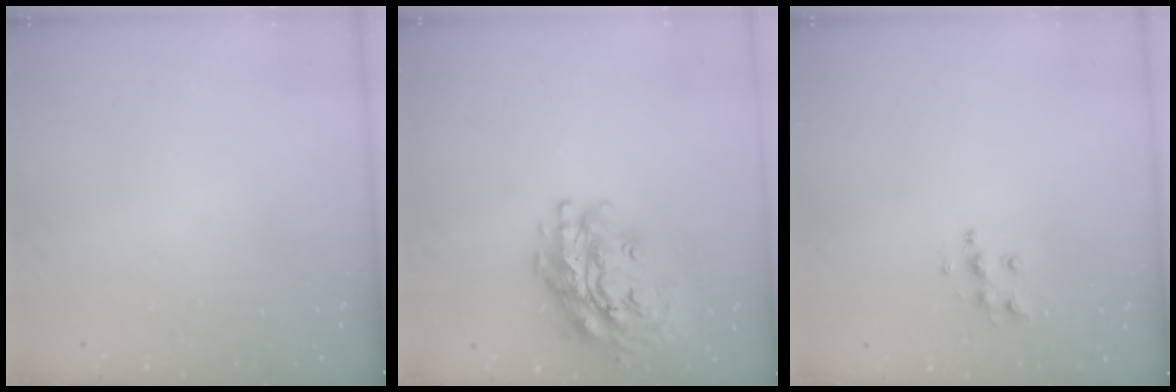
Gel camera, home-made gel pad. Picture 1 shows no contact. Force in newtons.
{"total": 21.0, "press": 20.9, "slide": 2.7}
{"total": 6.6, "press": 6.5, "slide": 0.3}